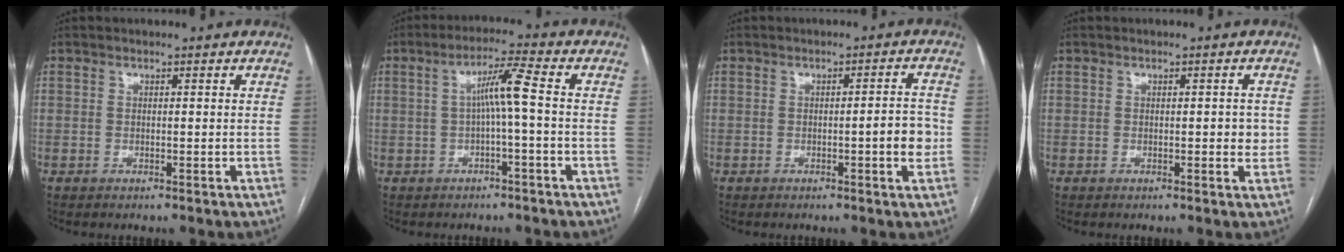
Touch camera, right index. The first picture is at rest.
{"total": 5.4, "force": [-0.2, -0.4, 5.4], "torque": [-0.094, 0.019, 0.000]}
{"total": 4.1, "force": [-0.9, 0.5, 4.0], "torque": [-0.048, 0.004, -0.012]}
{"total": 2.0, "force": [-0.1, 0.9, 1.8], "torque": [-0.018, 0.001, 0.000]}